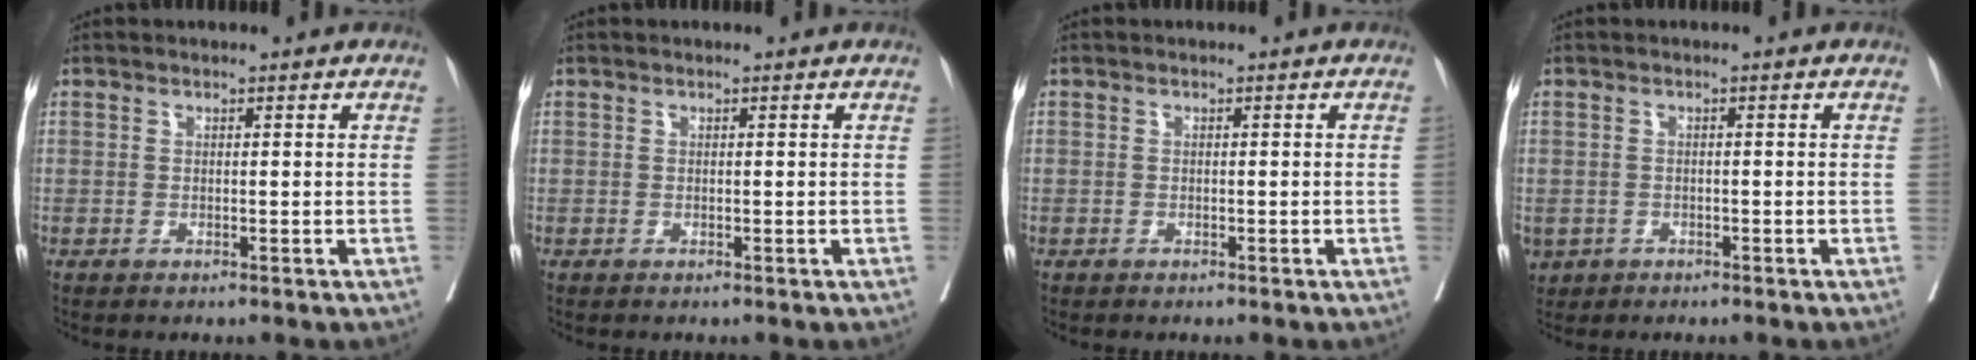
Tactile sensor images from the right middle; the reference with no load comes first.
{"total": 0.0}
{"total": 0.0}
{"total": 3.8, "force": [-2.1, 3.1, 1.0], "torque": [-0.025, -0.001, -0.030]}